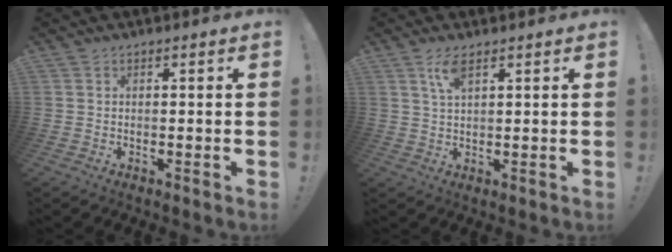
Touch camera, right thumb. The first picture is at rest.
{"total": 4.5, "force": [2.5, 1.3, 3.5], "torque": [-0.062, -0.007, 0.041]}